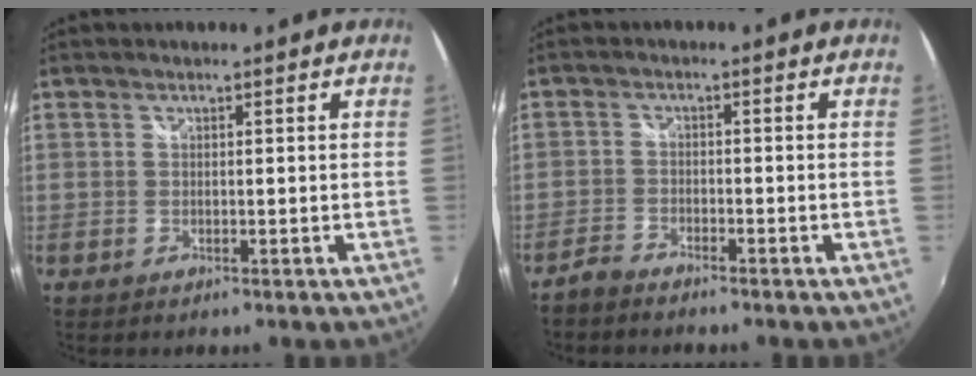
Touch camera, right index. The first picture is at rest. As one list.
[{"total": 3.1, "force": [-2.9, 0.5, 0.8], "torque": [-0.036, -0.003, -0.060]}]